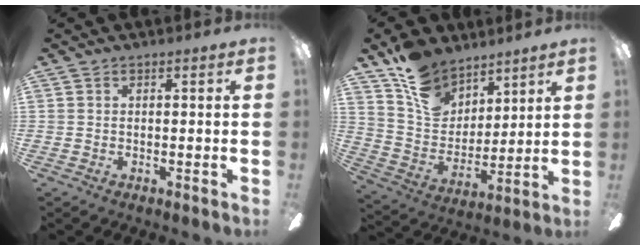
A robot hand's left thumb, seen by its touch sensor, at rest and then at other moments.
{"total": 13.6, "force": [9.9, 8.2, 4.4], "torque": [-0.091, -0.057, 0.193]}